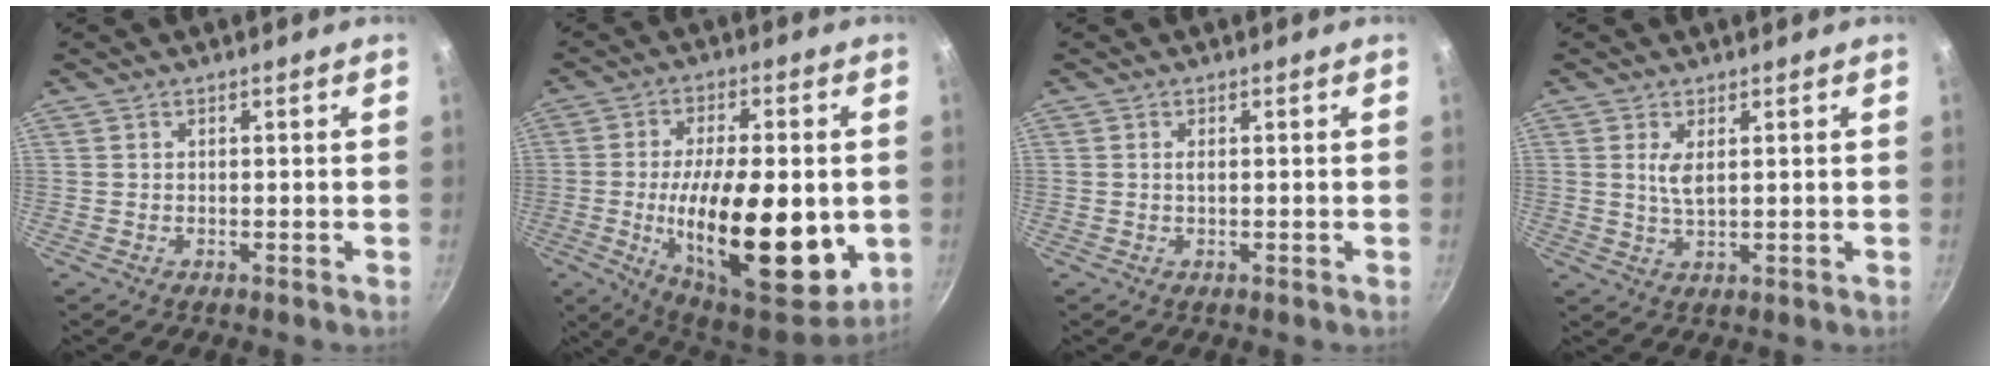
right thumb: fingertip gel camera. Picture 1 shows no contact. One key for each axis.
{"total": 24.3, "fx": -3.3, "fy": 9.9, "fz": 21.9, "tx": -0.330, "ty": -0.004, "tz": -0.047}
{"total": 0.8, "fx": 0.1, "fy": 0.3, "fz": 0.7, "tx": -0.013, "ty": 0.001, "tz": 0.001}
{"total": 3.4, "fx": 1.0, "fy": 1.4, "fz": 3.0, "tx": -0.055, "ty": -0.011, "tz": 0.020}